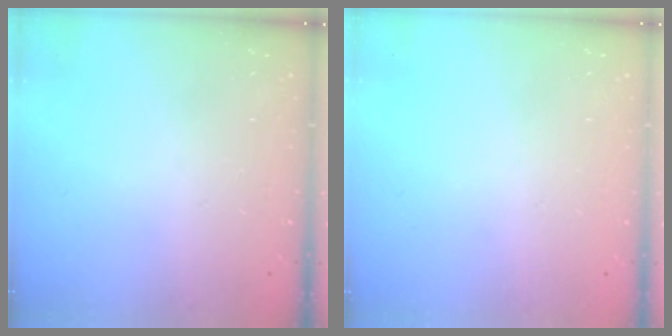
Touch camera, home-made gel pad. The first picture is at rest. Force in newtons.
{"total": 0.0}